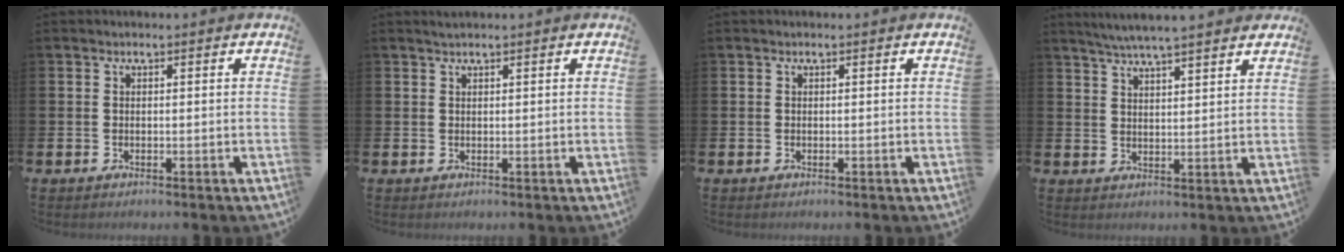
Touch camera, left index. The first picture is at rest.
{"total": 0.8, "force": [0.8, 0.0, 0.3], "torque": [-0.006, 0.001, 0.014]}
{"total": 0.0}
{"total": 5.2, "force": [4.9, -0.2, 1.5], "torque": [-0.050, -0.015, 0.090]}